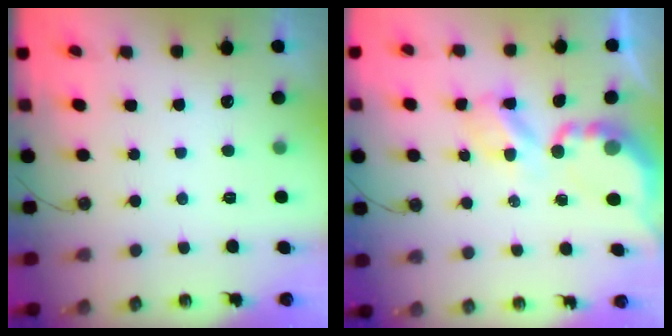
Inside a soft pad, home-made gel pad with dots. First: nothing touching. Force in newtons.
{"total": 6.3, "press": 6.2, "slide": 0.4}